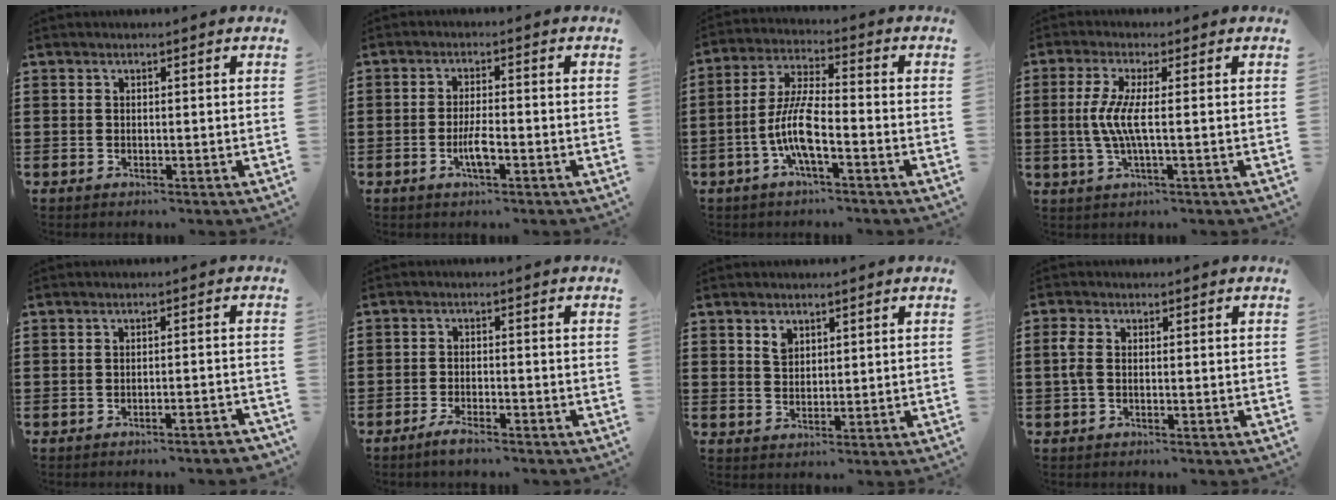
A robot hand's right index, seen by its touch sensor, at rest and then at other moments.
{"total": 4.0, "force": [-1.5, 0.9, 3.6], "torque": [-0.075, -0.003, -0.030]}
{"total": 8.2, "force": [-3.1, 1.8, 7.4], "torque": [-0.178, -0.017, -0.068]}
{"total": 5.2, "force": [-0.3, 0.3, 5.2], "torque": [-0.124, -0.014, -0.018]}
{"total": 1.8, "force": [-1.7, -0.2, 0.7], "torque": [-0.011, 0.001, -0.034]}
{"total": 2.5, "force": [-2.2, 0.2, 1.2], "torque": [-0.020, 0.007, -0.042]}
{"total": 2.3, "force": [1.6, 1.4, 0.9], "torque": [-0.015, 0.000, 0.028]}
{"total": 2.3, "force": [-0.3, 1.1, 2.0], "torque": [-0.054, -0.004, -0.010]}